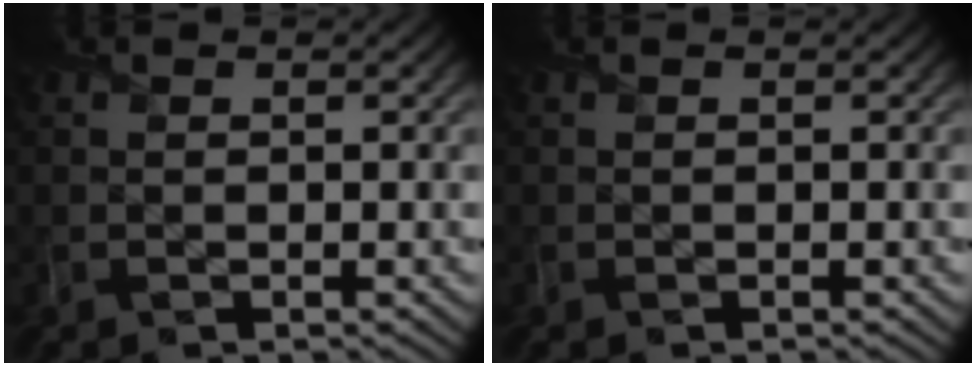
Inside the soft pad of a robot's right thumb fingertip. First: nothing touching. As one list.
[{"total": 0.0}]